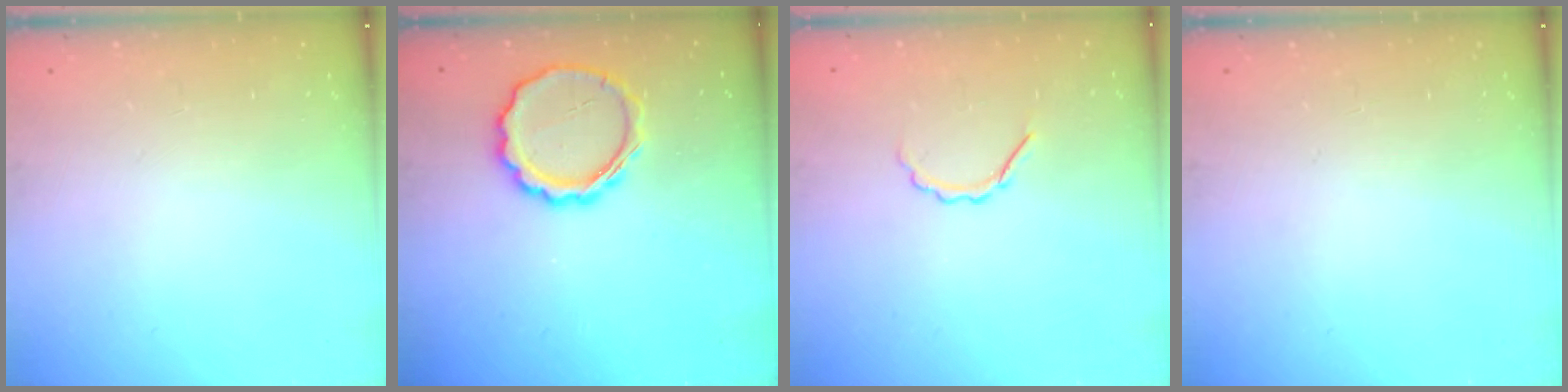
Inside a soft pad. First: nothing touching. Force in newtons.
{"total": 11.1, "press": 10.8, "slide": 2.4}
{"total": 3.6, "press": 3.5, "slide": 0.7}
{"total": 0.0}